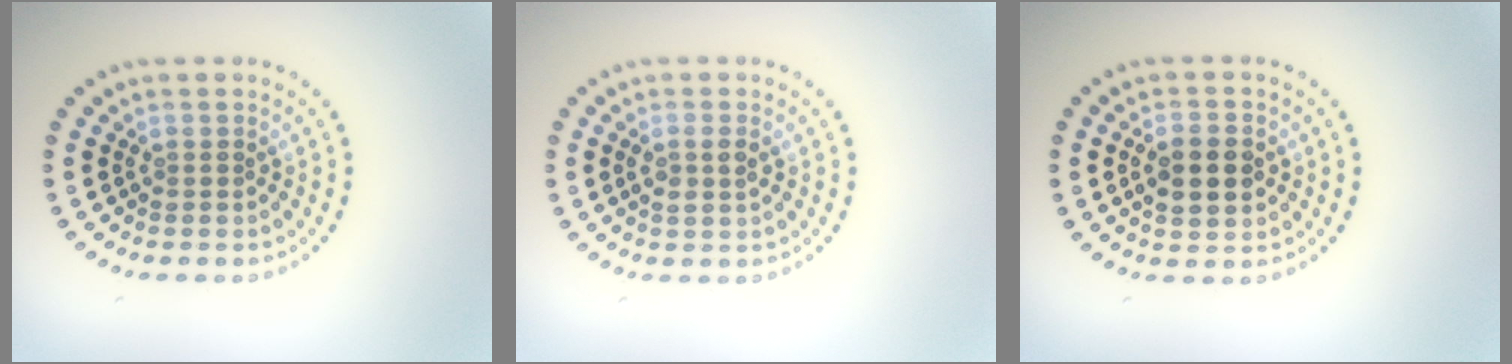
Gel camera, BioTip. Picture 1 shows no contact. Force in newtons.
{"total": 1.6, "press": 1.6, "slide": 0.4}
{"total": 4.2, "press": 4.2, "slide": 0.1}